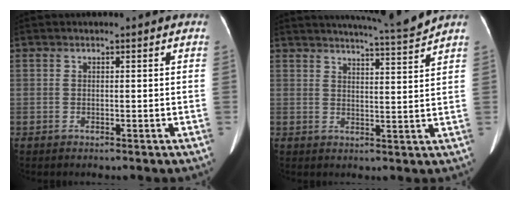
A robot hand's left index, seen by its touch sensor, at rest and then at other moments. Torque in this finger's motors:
{"motor_torque": [-0.49, -0.49, -0.23, -0.19]}